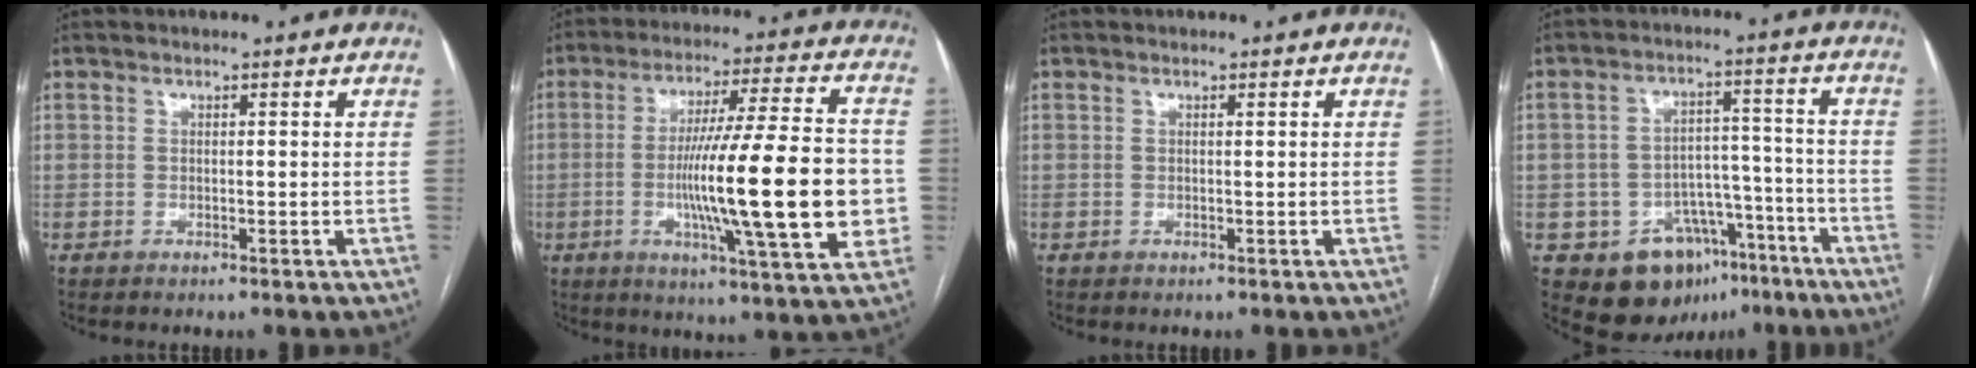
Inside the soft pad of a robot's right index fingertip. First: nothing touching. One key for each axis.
{"total": 20.9, "fx": -3.0, "fy": 1.6, "fz": 20.6, "tx": -0.301, "ty": 0.005, "tz": -0.046}
{"total": 0.0}
{"total": 12.5, "fx": -7.0, "fy": 9.1, "fz": 4.8, "tx": -0.050, "ty": 0.047, "tz": -0.091}